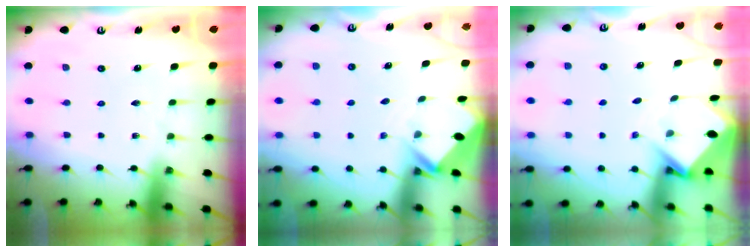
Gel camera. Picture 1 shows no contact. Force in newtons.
{"total": 2.8, "press": 2.8, "slide": 0.2}
{"total": 3.8, "press": 3.8, "slide": 0.3}